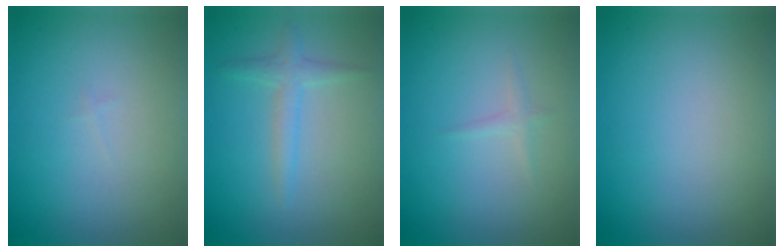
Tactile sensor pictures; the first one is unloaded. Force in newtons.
{"total": 1.8, "press": 1.8, "slide": 0.0}
{"total": 0.8, "press": 0.8, "slide": 0.0}
{"total": 0.0}